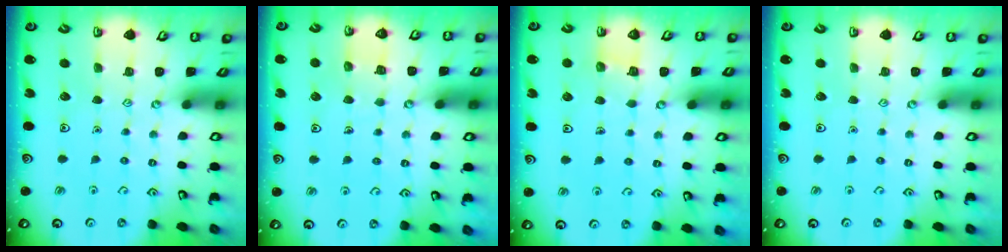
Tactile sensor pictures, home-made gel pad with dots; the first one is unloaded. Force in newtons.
{"total": 5.6, "press": 5.6, "slide": 0.4}
{"total": 3.8, "press": 3.7, "slide": 0.3}
{"total": 0.0}